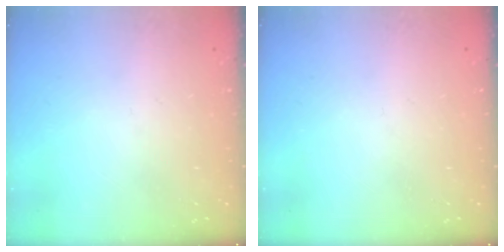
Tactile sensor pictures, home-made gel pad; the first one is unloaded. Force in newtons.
{"total": 0.0}